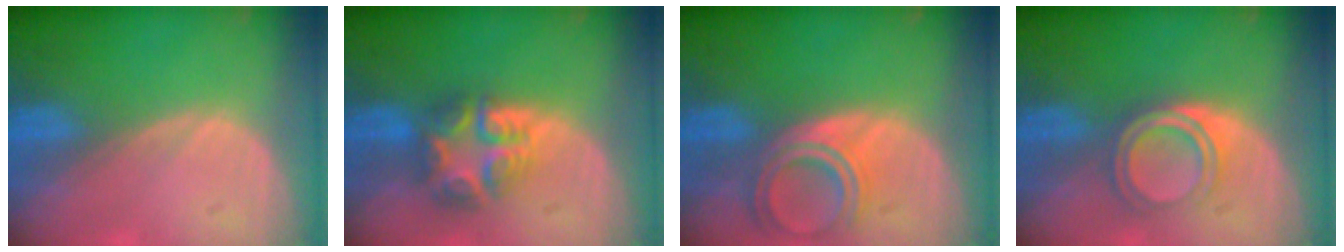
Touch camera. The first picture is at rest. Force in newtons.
{"total": 7.6, "press": 6.7, "slide": 3.7}
{"total": 6.6, "press": 5.9, "slide": 2.9}
{"total": 4.7, "press": 4.6, "slide": 0.9}